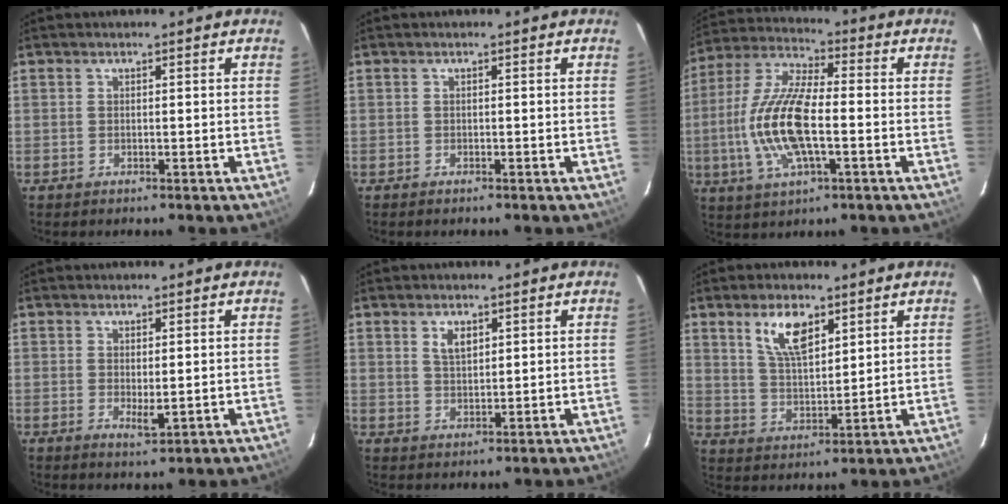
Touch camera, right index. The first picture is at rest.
{"total": 0.0}
{"total": 15.4, "force": [-2.7, 5.3, 14.2], "torque": [-0.298, 0.001, -0.058]}
{"total": 1.3, "force": [-0.1, 0.5, 1.1], "torque": [-0.021, -0.002, -0.001]}
{"total": 3.3, "force": [1.7, 1.7, 2.3], "torque": [-0.041, 0.002, 0.033]}
{"total": 8.4, "force": [4.8, 3.6, 5.9], "torque": [-0.110, 0.007, 0.098]}